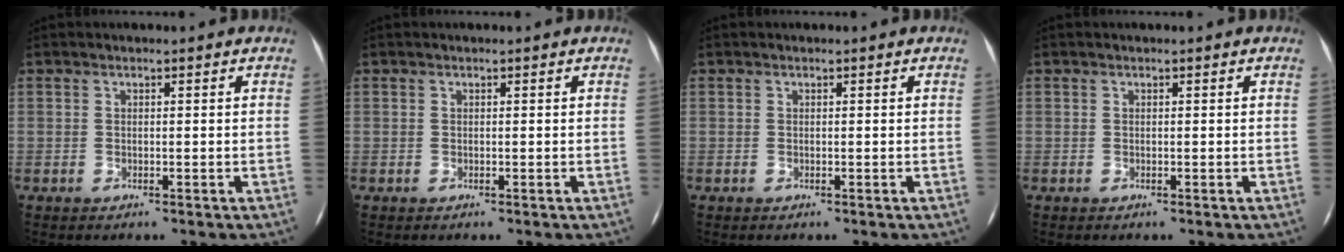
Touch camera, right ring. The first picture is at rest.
{"total": 0.0}
{"total": 0.0}
{"total": 0.0}